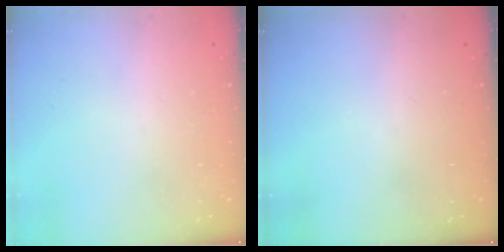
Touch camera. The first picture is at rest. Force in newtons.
{"total": 0.0}